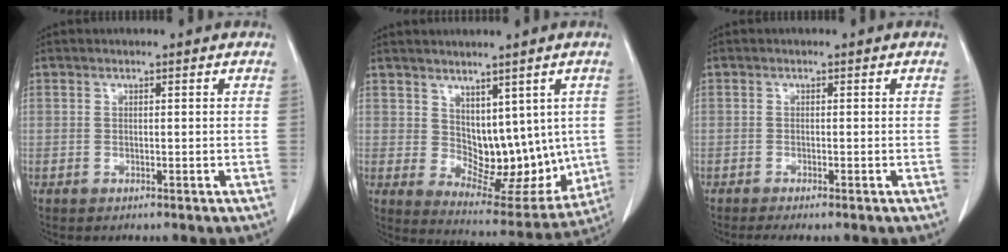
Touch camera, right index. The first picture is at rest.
{"total": 11.3, "force": [2.0, 6.9, 8.7], "torque": [-0.102, -0.003, 0.056]}
{"total": 2.4, "force": [-2.0, -0.1, 1.4], "torque": [-0.018, -0.003, -0.029]}